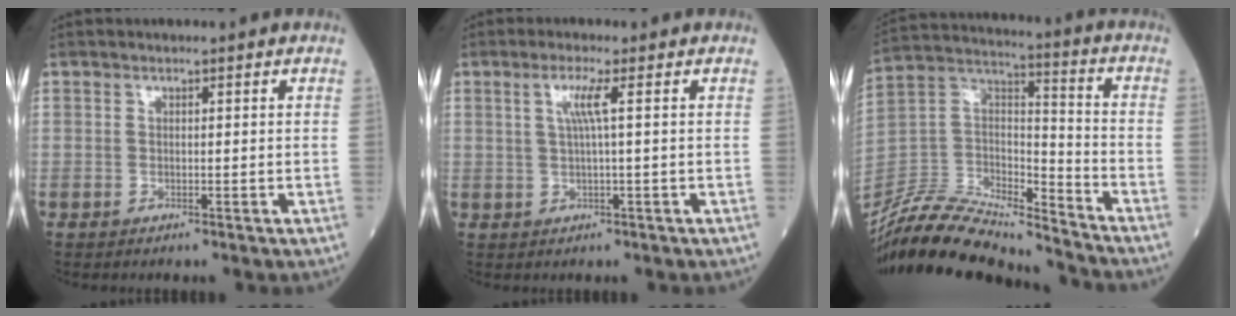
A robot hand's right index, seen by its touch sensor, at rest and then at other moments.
{"total": 3.1, "force": [0.8, -0.6, 2.9], "torque": [-0.063, 0.004, 0.015]}
{"total": 21.2, "force": [-19.9, 2.7, 6.8], "torque": [-0.146, 0.020, -0.358]}